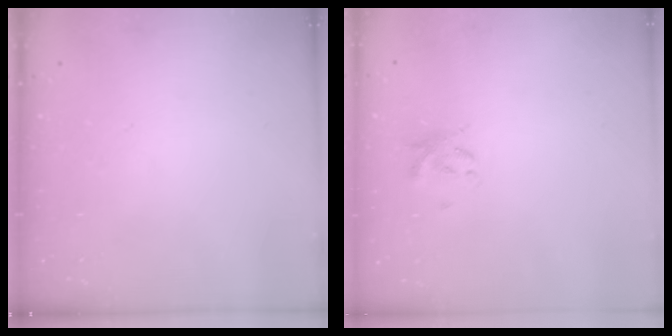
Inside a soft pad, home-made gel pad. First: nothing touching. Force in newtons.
{"total": 2.8, "press": 2.8, "slide": 0.6}